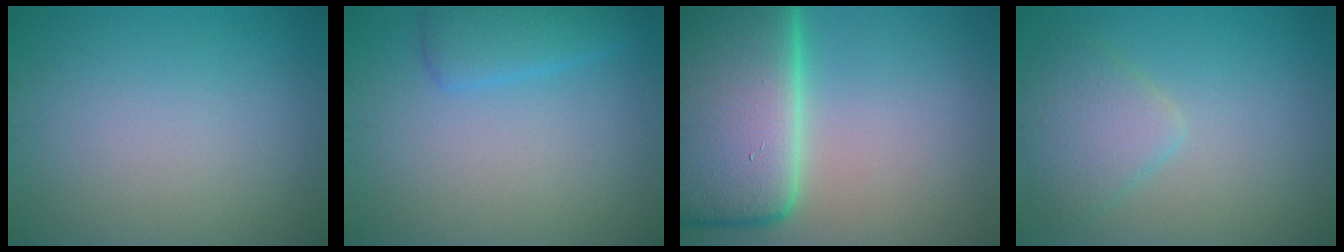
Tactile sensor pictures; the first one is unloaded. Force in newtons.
{"total": 2.6, "press": 2.6, "slide": 0.2}
{"total": 19.1, "press": 19.1, "slide": 1.9}
{"total": 3.4, "press": 3.4, "slide": 0.2}